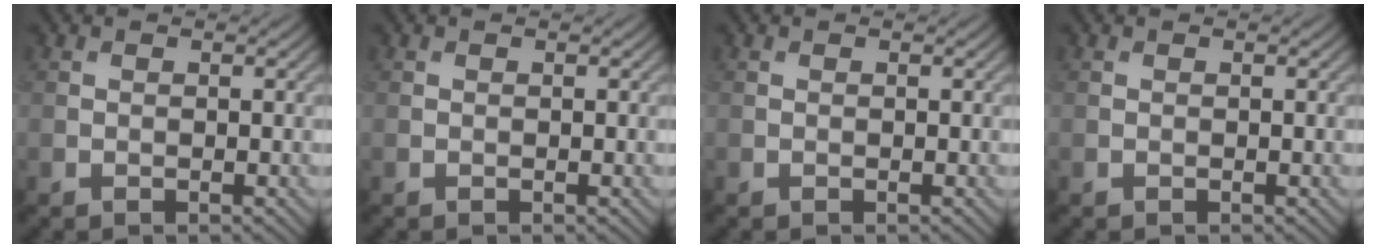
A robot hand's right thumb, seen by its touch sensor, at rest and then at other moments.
{"total": 0.0}
{"total": 0.0}
{"total": 0.0}